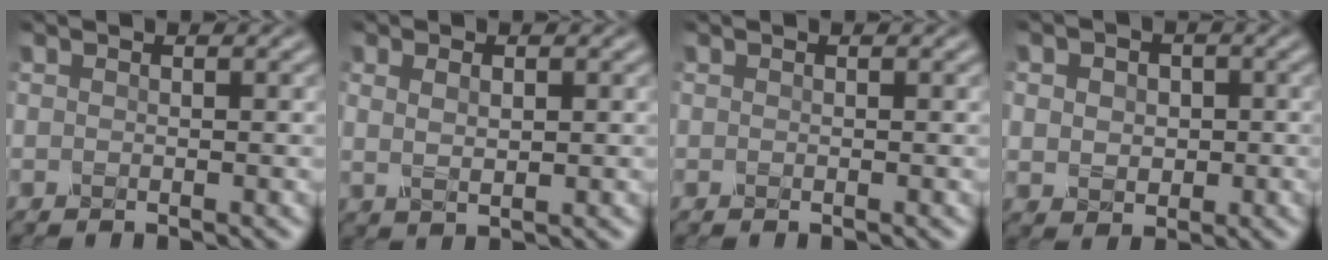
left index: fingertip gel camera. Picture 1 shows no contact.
{"total": 1.9, "force": [0.6, 0.8, 1.6], "torque": [-0.033, -0.004, 0.017]}
{"total": 0.0}
{"total": 3.9, "force": [0.7, 3.2, 2.2], "torque": [-0.034, 0.016, -0.007]}